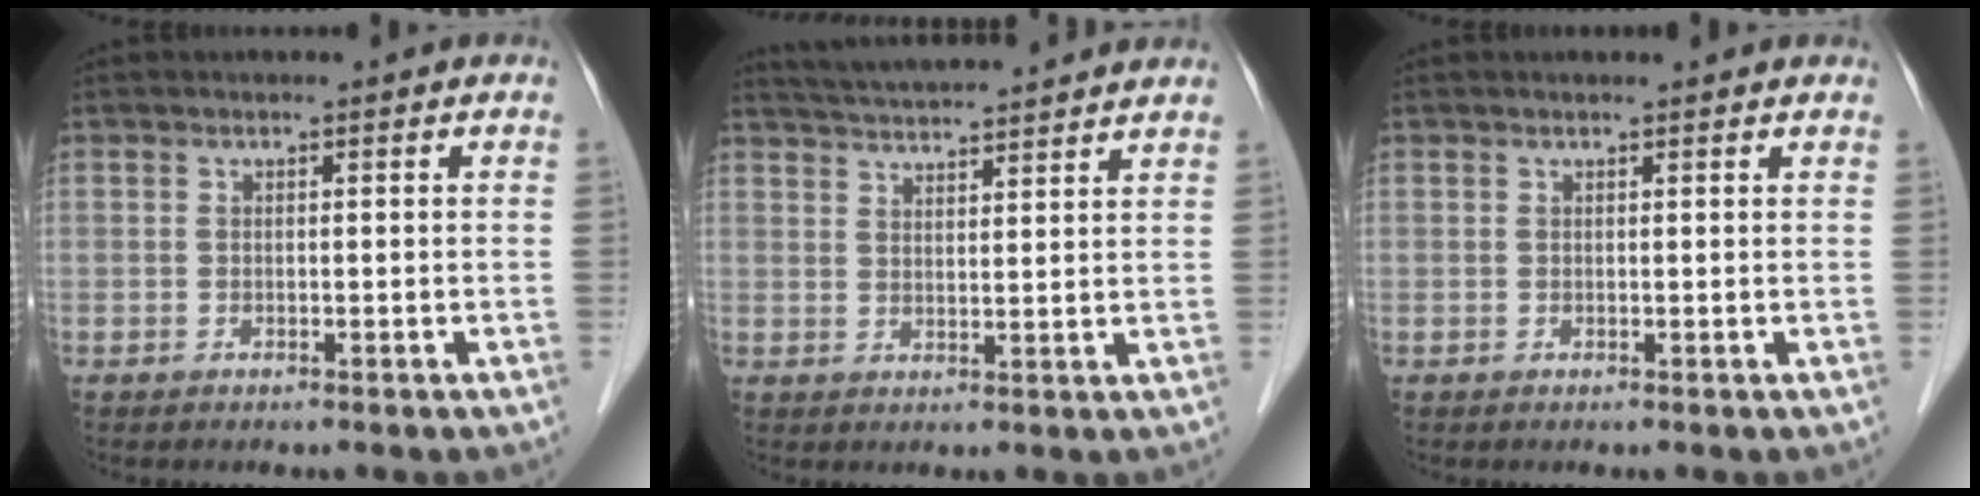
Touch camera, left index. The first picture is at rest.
{"total": 12.3, "force": [11.5, 0.3, 4.4], "torque": [-0.080, 0.028, 0.163]}
{"total": 2.9, "force": [2.7, 0.4, 1.0], "torque": [-0.016, 0.016, 0.025]}